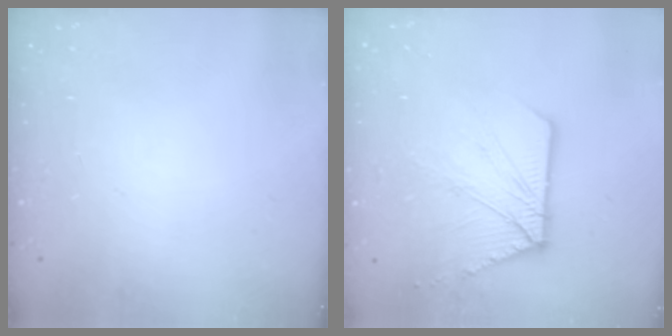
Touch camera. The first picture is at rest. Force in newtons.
{"total": 13.2, "press": 13.1, "slide": 1.4}